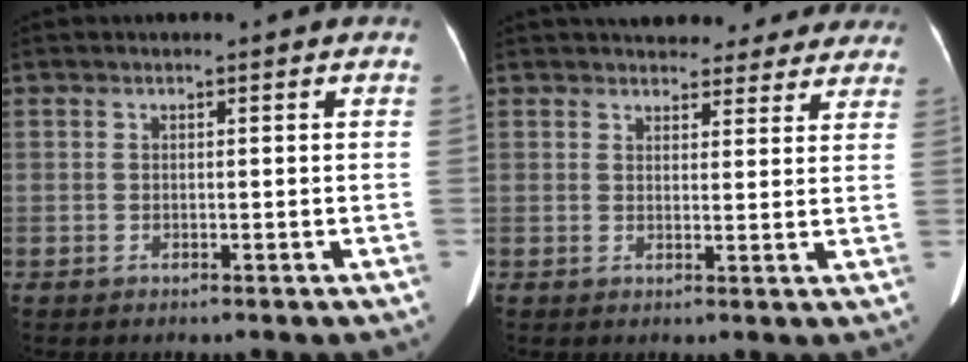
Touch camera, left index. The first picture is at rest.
{"total": 15.4, "force": [13.8, 5.5, 4.2], "torque": [-0.033, 0.016, 0.155]}